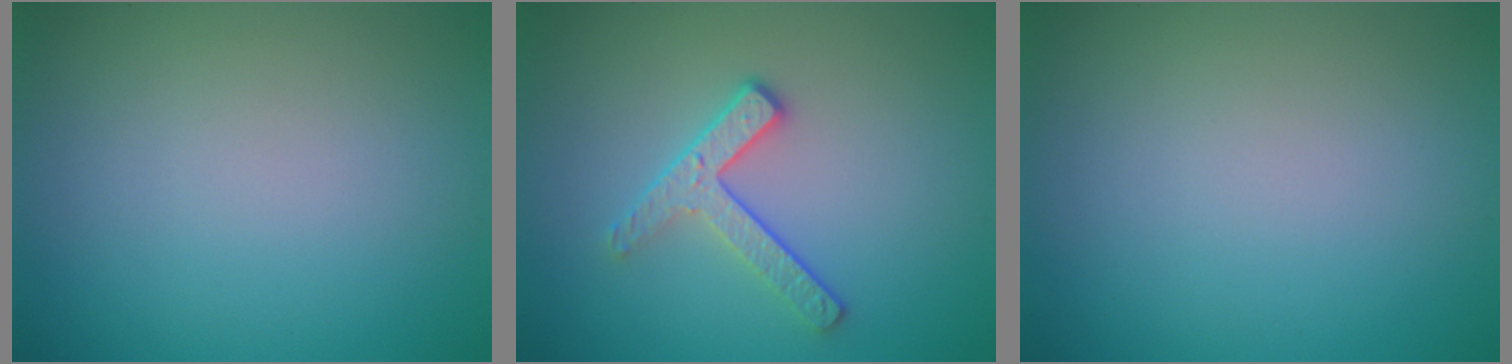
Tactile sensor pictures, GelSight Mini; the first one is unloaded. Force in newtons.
{"total": 2.8, "press": 2.4, "slide": 1.4}
{"total": 0.0}